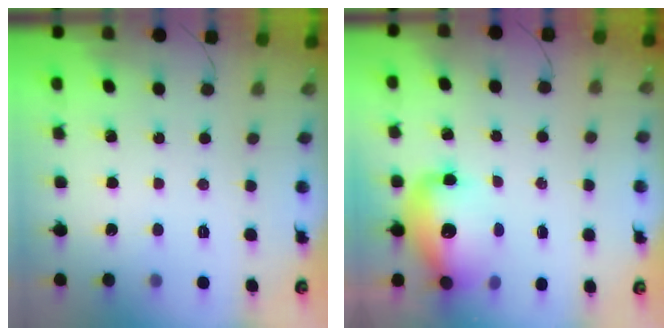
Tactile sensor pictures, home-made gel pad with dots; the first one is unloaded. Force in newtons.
{"total": 14.3, "press": 13.8, "slide": 3.8}